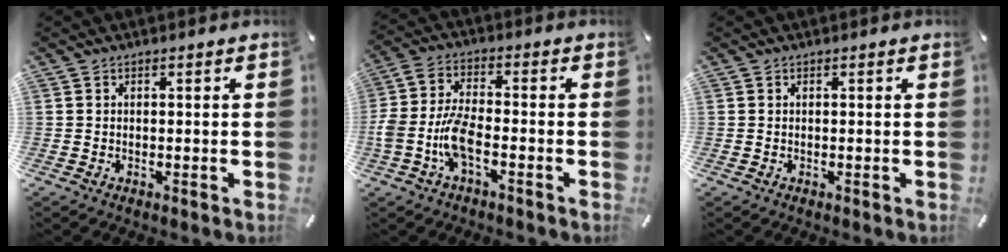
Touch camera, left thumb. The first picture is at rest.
{"total": 8.7, "force": [-3.6, 3.5, 7.1], "torque": [-0.160, -0.003, -0.068]}
{"total": 0.0}